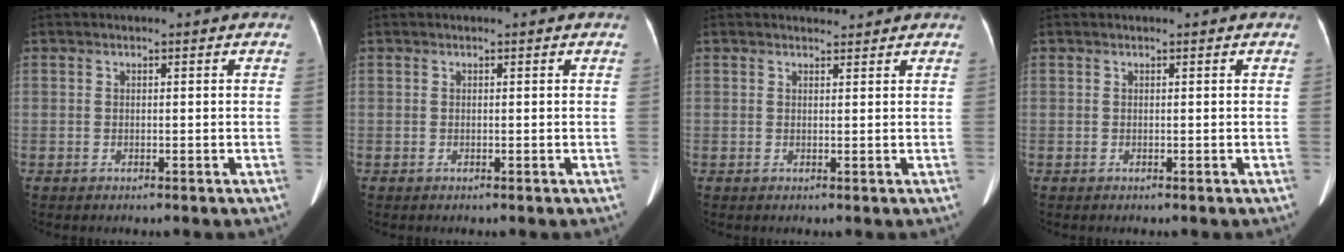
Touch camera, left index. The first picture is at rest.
{"total": 0.0}
{"total": 1.4, "force": [1.4, 0.2, -0.1], "torque": [-0.009, 0.003, 0.024]}
{"total": 0.0}